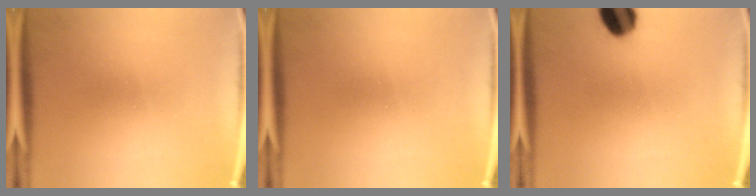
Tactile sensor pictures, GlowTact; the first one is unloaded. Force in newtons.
{"total": 0.0}
{"total": 9.0}